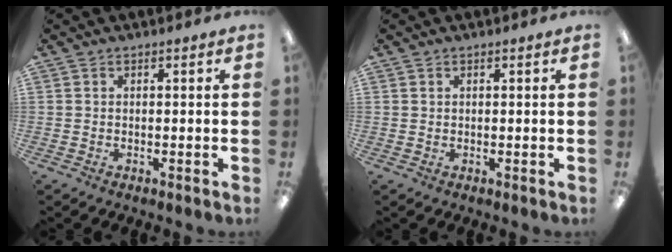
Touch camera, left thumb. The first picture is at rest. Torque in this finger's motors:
{"motor_torque": [-0.15, 0.00, 0.11, -0.03, 0.00]}